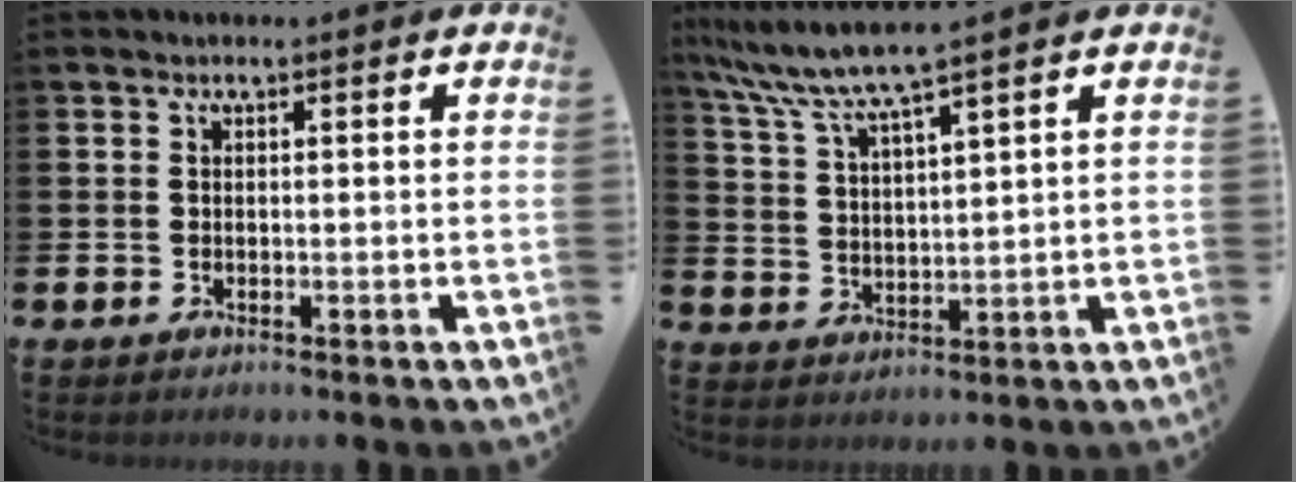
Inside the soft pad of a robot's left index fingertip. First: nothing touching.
{"total": 6.8, "force": [6.0, -0.2, 3.0], "torque": [-0.080, -0.026, 0.105]}